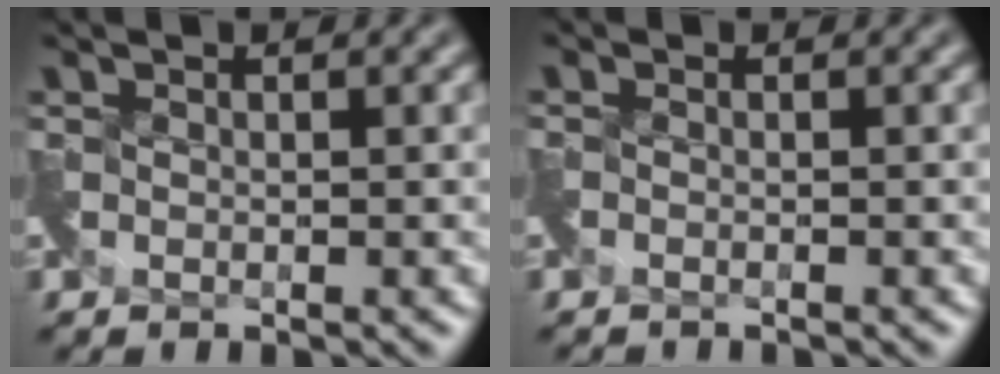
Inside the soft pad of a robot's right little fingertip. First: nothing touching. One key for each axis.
{"total": 1.3, "fx": -1.2, "fy": -0.2, "fz": -0.6, "tx": 0.010, "ty": -0.015, "tz": -0.026}